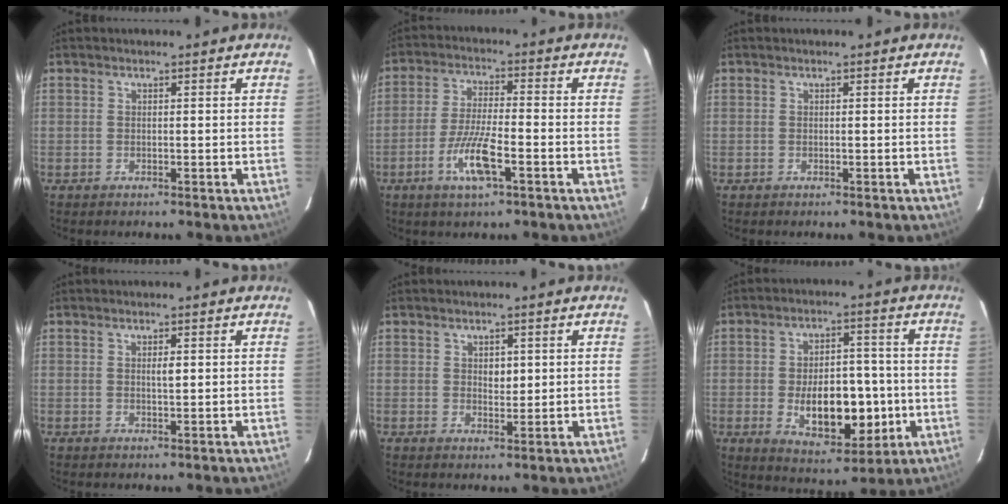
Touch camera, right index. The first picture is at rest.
{"total": 8.1, "force": [-3.5, 1.2, 7.2], "torque": [-0.145, -0.007, -0.065]}
{"total": 0.0}
{"total": 1.2, "force": [0.3, 0.2, 1.2], "torque": [-0.020, 0.001, 0.004]}
{"total": 2.3, "force": [0.6, 1.4, 1.7], "torque": [-0.023, -0.002, 0.010]}
{"total": 12.9, "force": [-2.4, 6.4, 10.9], "torque": [-0.174, 0.007, -0.025]}